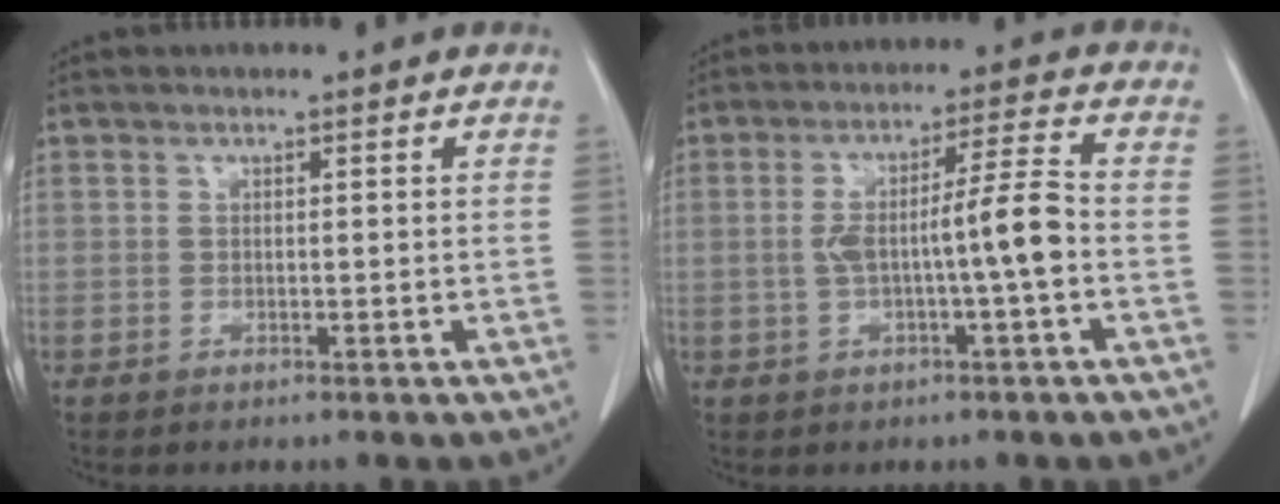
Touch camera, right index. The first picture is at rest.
{"total": 8.1, "force": [-1.3, -0.2, 7.9], "torque": [-0.141, 0.016, -0.021]}